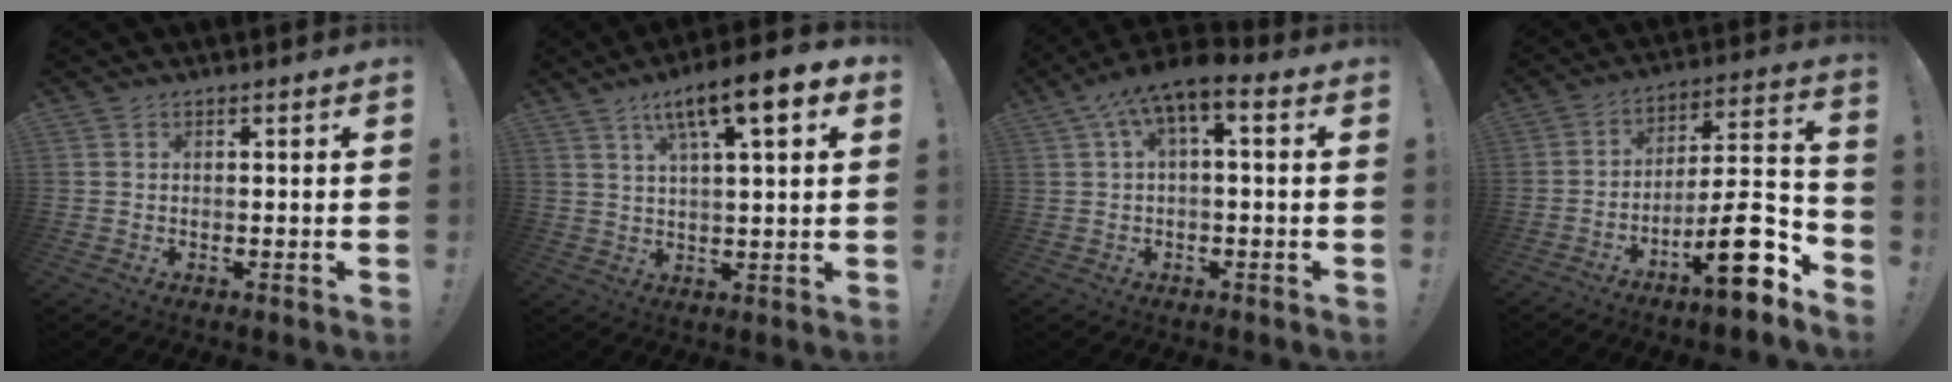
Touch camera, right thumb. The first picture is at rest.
{"total": 11.4, "force": [5.7, 2.3, 9.6], "torque": [-0.148, -0.025, 0.088]}
{"total": 7.1, "force": [1.8, 1.9, 6.6], "torque": [-0.108, -0.010, 0.036]}
{"total": 17.8, "force": [-9.7, 4.2, 14.3], "torque": [-0.206, 0.055, -0.156]}